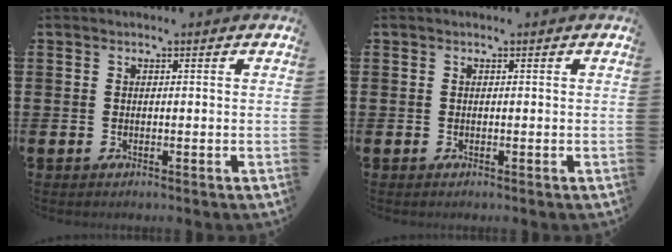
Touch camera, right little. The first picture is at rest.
{"total": 0.0}